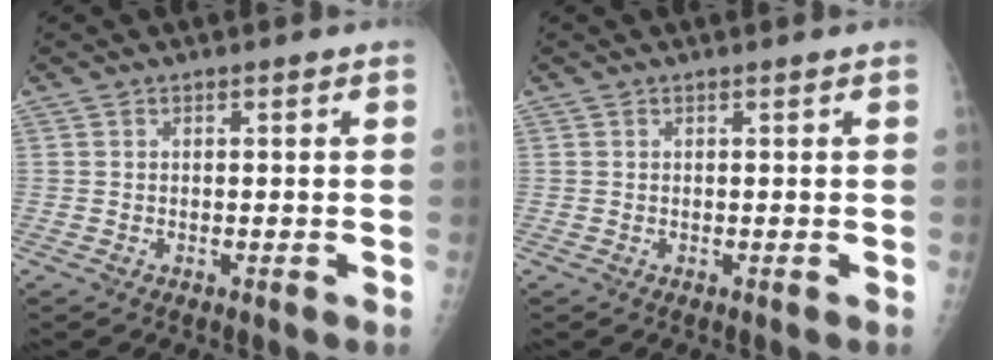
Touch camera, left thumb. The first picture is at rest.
{"total": 0.0}